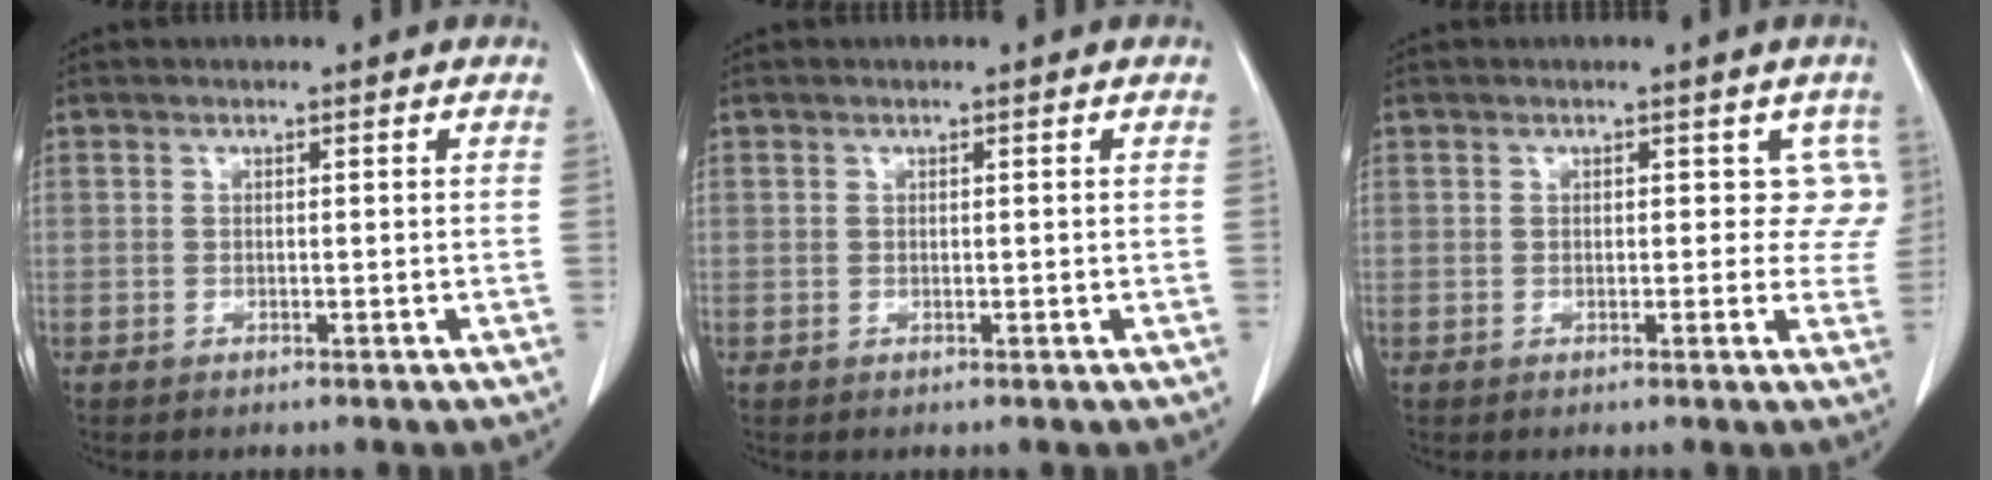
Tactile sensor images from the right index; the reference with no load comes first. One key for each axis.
{"total": 0.0}
{"total": 3.8, "fx": 0.9, "fy": 2.7, "fz": 2.4, "tx": 0.008, "ty": 0.010, "tz": 0.000}